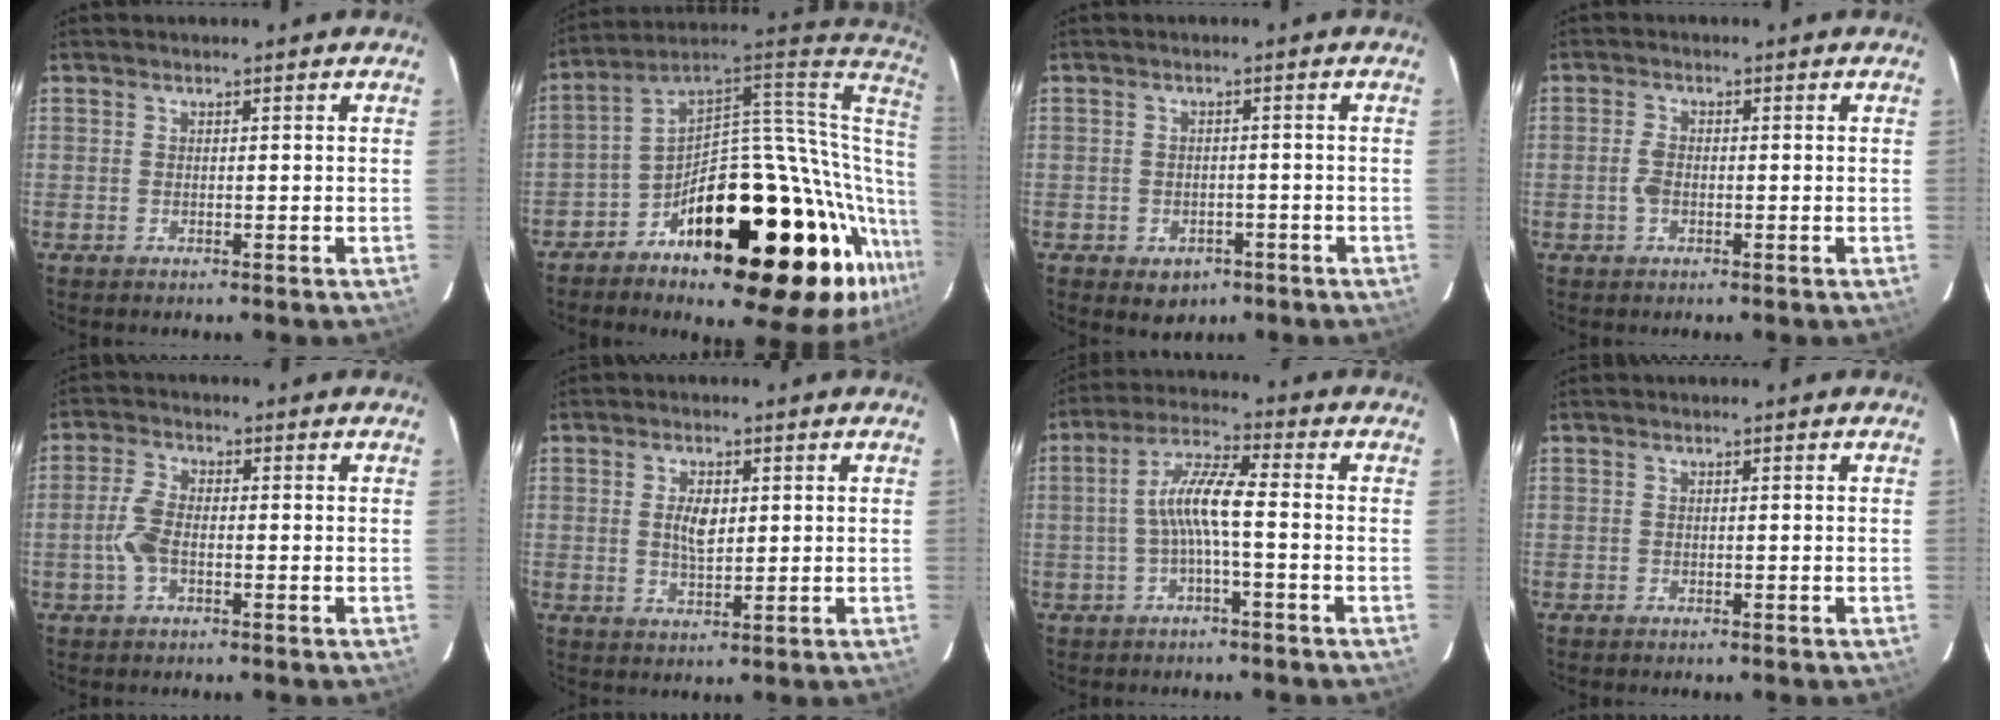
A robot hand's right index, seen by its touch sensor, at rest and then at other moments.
{"total": 29.2, "force": [-5.2, 11.5, 26.3], "torque": [-0.369, 0.024, -0.082]}
{"total": 5.1, "force": [-2.7, 4.0, 1.8], "torque": [-0.040, 0.005, -0.023]}
{"total": 2.4, "force": [-0.7, 1.4, 1.8], "torque": [-0.041, 0.004, -0.012]}
{"total": 4.9, "force": [-1.3, 2.3, 4.1], "torque": [-0.096, 0.006, -0.026]}
{"total": 4.4, "force": [0.7, 2.2, 3.7], "torque": [-0.067, 0.001, 0.015]}
{"total": 7.0, "force": [-1.5, 0.7, 6.8], "torque": [-0.150, 0.017, -0.029]}
{"total": 0.6, "force": [-0.5, 0.4, 0.0], "torque": [-0.001, 0.001, -0.007]}